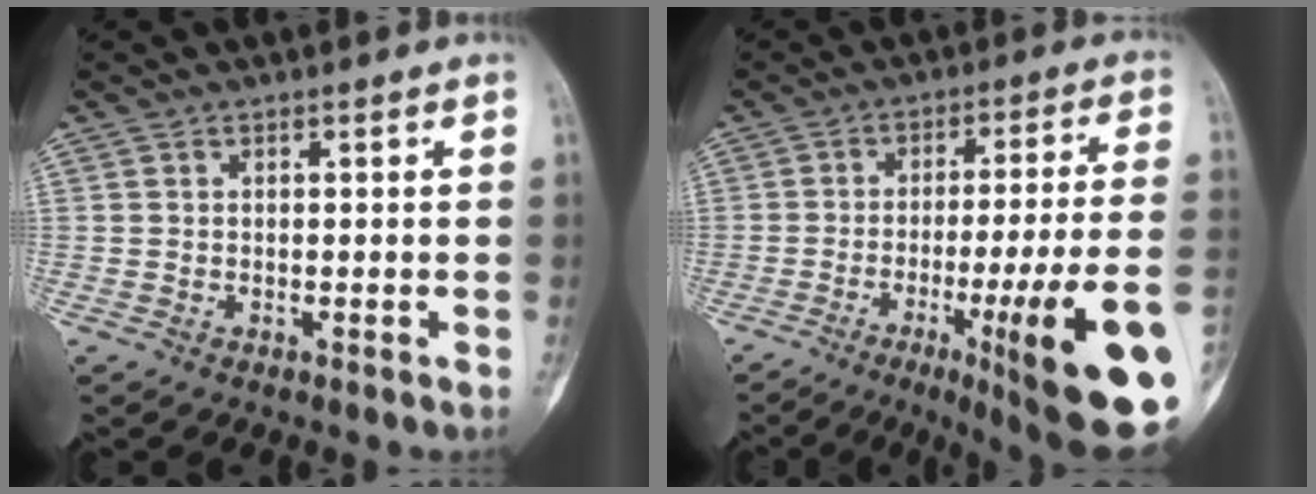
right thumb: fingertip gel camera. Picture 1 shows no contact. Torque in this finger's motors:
{"motor_torque": [3.37, 1.64, 1.98, -0.79, 0.46]}